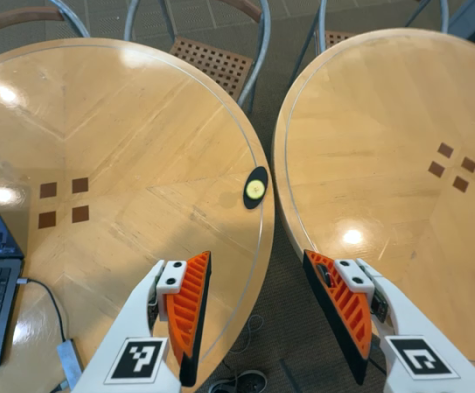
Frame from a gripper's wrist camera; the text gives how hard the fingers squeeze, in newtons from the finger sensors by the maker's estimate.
{"total": 0.0}